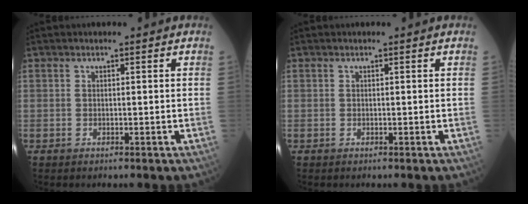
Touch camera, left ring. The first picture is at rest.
{"total": 0.0}